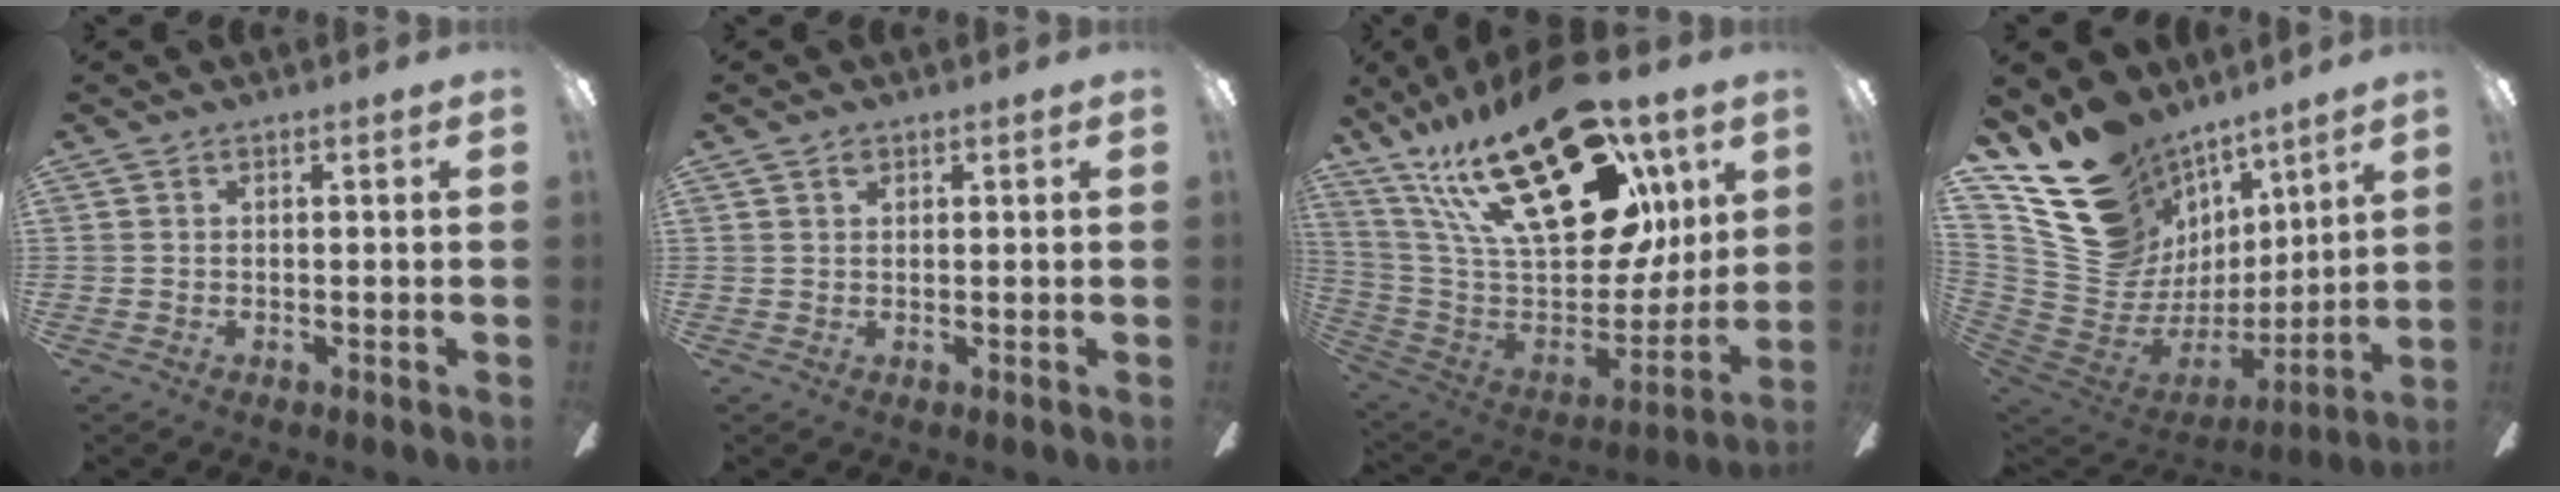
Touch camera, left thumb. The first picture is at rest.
{"total": 1.3, "force": [1.0, 0.7, 0.6], "torque": [-0.013, 0.001, 0.018]}
{"total": 35.4, "force": [18.2, 16.8, 25.2], "torque": [-0.427, -0.099, 0.330]}
{"total": 19.0, "force": [12.6, 13.1, 5.3], "torque": [-0.105, -0.097, 0.268]}